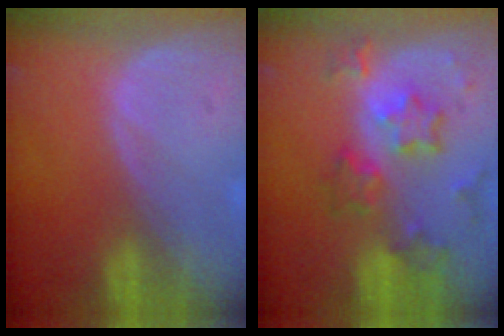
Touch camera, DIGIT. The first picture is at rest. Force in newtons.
{"total": 8.6, "press": 7.6, "slide": 4.1}